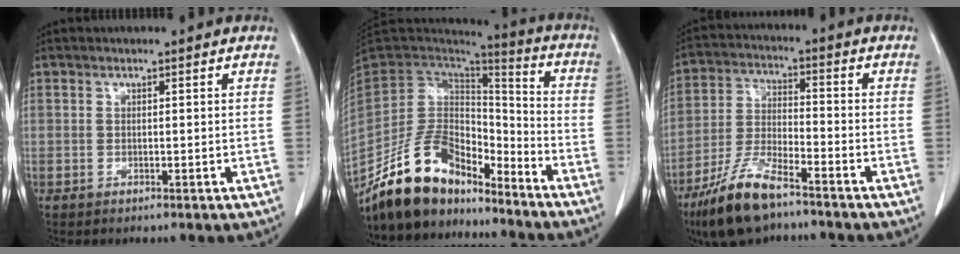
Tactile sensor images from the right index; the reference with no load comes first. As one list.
[{"total": 16.2, "force": [-13.4, 6.9, 6.0], "torque": [-0.105, 0.046, -0.243]}, {"total": 11.5, "force": [-8.1, 2.8, 7.6], "torque": [-0.161, -0.020, -0.155]}]